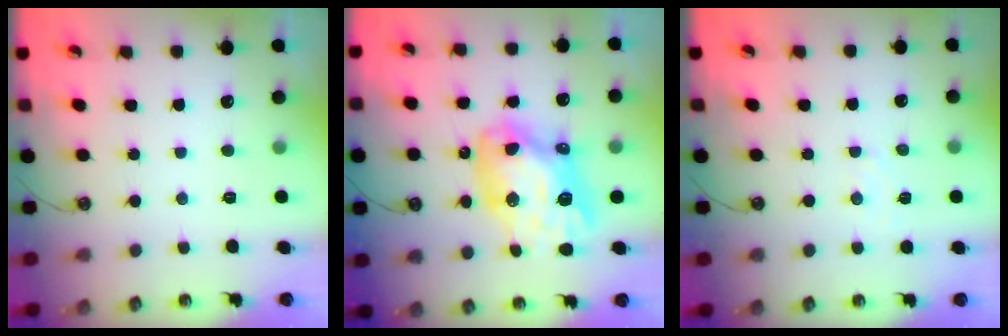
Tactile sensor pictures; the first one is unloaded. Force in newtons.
{"total": 15.1, "press": 15.0, "slide": 2.1}
{"total": 4.2, "press": 4.2, "slide": 0.6}